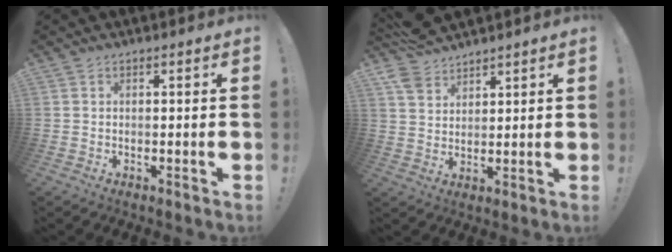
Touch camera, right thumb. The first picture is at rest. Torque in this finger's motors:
{"motor_torque": [-0.05, 2.88, 0.31, 0.21, 0.02]}